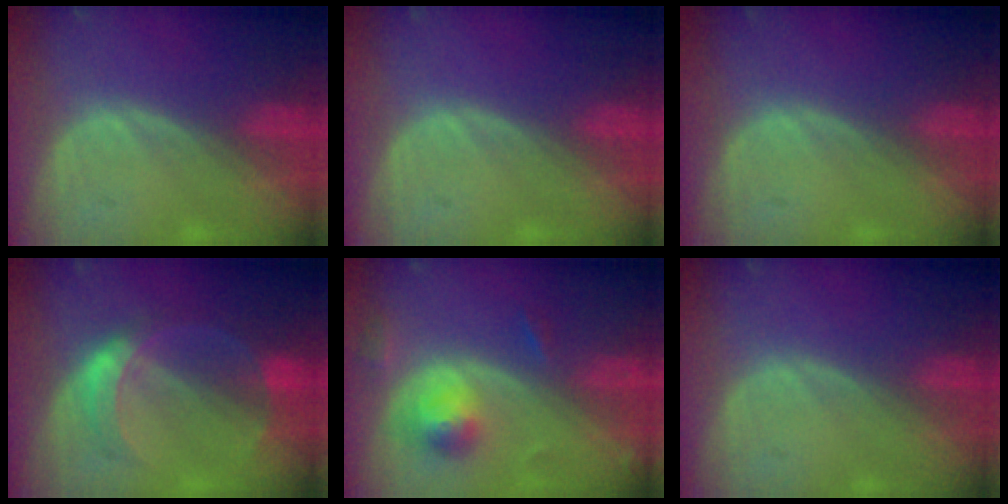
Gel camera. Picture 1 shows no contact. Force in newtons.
{"total": 0.0}
{"total": 0.0}
{"total": 5.6, "press": 5.6, "slide": 0.1}
{"total": 5.4, "press": 4.8, "slide": 2.3}
{"total": 0.0}